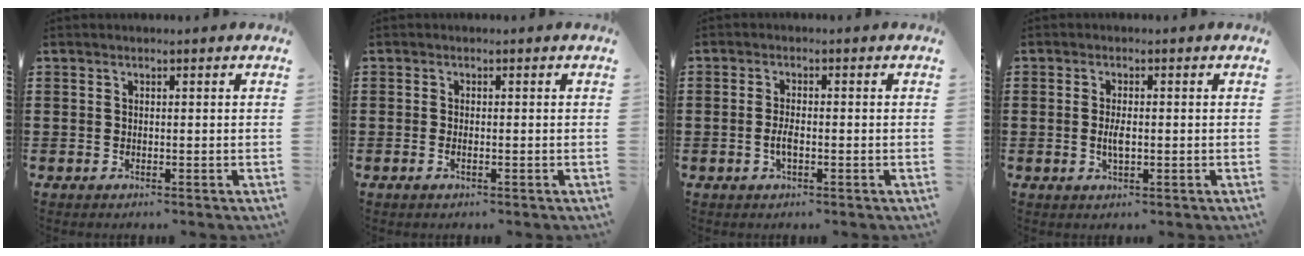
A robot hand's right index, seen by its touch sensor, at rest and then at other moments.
{"total": 0.7, "force": [-0.3, 0.2, 0.6], "torque": [-0.012, -0.005, -0.004]}
{"total": 2.5, "force": [-0.6, 0.8, 2.2], "torque": [-0.048, -0.001, -0.013]}
{"total": 2.8, "force": [-0.3, 1.0, 2.6], "torque": [-0.054, -0.001, -0.008]}